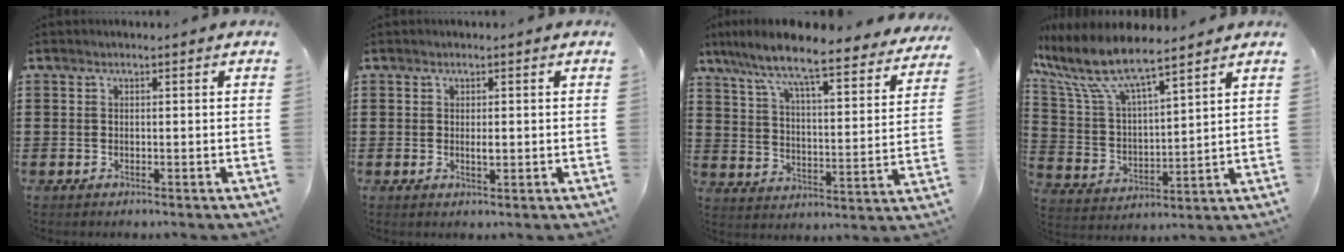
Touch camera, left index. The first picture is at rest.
{"total": 1.5, "force": [0.0, 0.4, 1.4], "torque": [-0.027, 0.000, 0.000]}
{"total": 8.2, "force": [7.3, -0.1, 3.7], "torque": [-0.105, -0.055, 0.118]}
{"total": 9.2, "force": [7.6, 1.6, 4.9], "torque": [-0.127, -0.039, 0.127]}